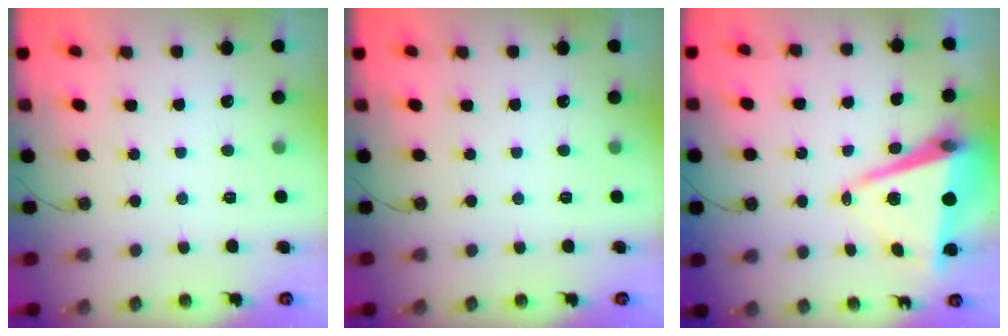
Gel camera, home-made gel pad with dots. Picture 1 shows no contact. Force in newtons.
{"total": 0.0}
{"total": 10.4, "press": 9.9, "slide": 3.4}